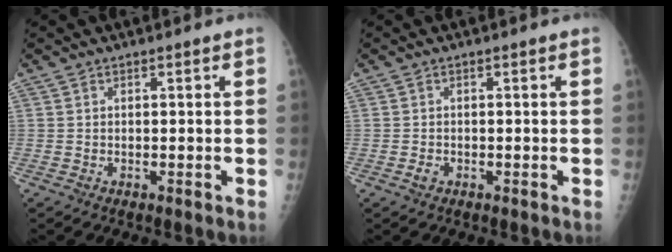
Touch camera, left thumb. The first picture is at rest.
{"total": 1.0, "force": [-0.5, 0.7, 0.6], "torque": [-0.012, 0.001, -0.008]}